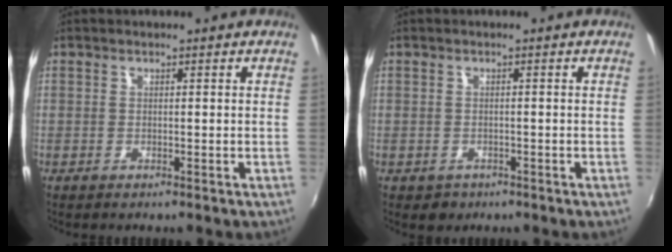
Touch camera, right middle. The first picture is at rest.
{"total": 1.8, "force": [-1.0, 1.4, 0.3], "torque": [-0.010, -0.004, -0.012]}